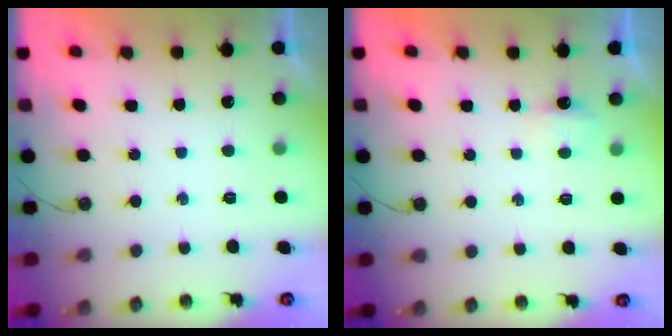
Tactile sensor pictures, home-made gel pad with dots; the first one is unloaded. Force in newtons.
{"total": 3.0, "press": 2.9, "slide": 0.5}